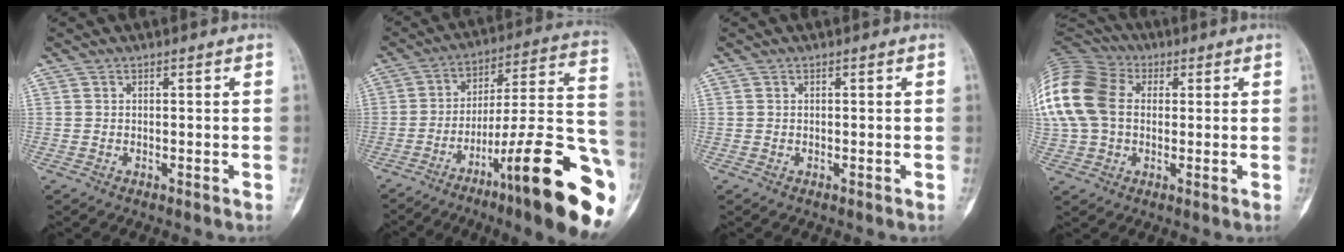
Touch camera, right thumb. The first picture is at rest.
{"total": 24.4, "force": [-11.5, 3.5, 21.2], "torque": [-0.245, 0.066, -0.172]}
{"total": 0.0}
{"total": 20.9, "force": [3.3, 15.3, 13.9], "torque": [-0.328, 0.044, 0.061]}